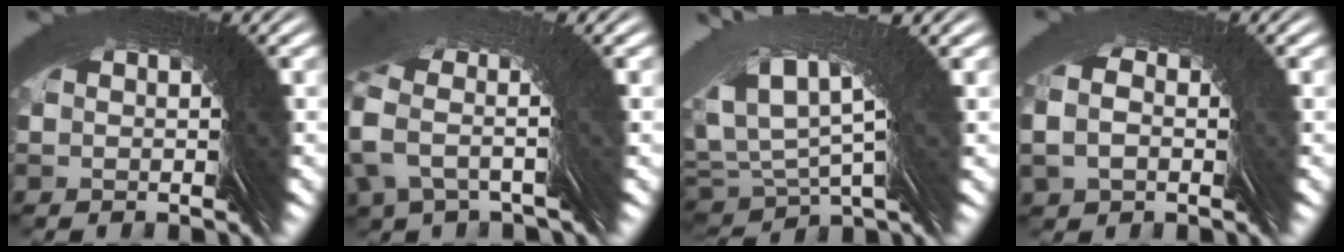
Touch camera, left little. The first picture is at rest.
{"total": 6.0, "force": [5.4, -2.5, 0.2], "torque": [0.010, 0.077, 0.063]}
{"total": 3.0, "force": [2.5, 0.3, 1.6], "torque": [-0.054, 0.018, 0.046]}
{"total": 1.6, "force": [1.2, 1.0, 0.1], "torque": [0.002, 0.026, 0.007]}